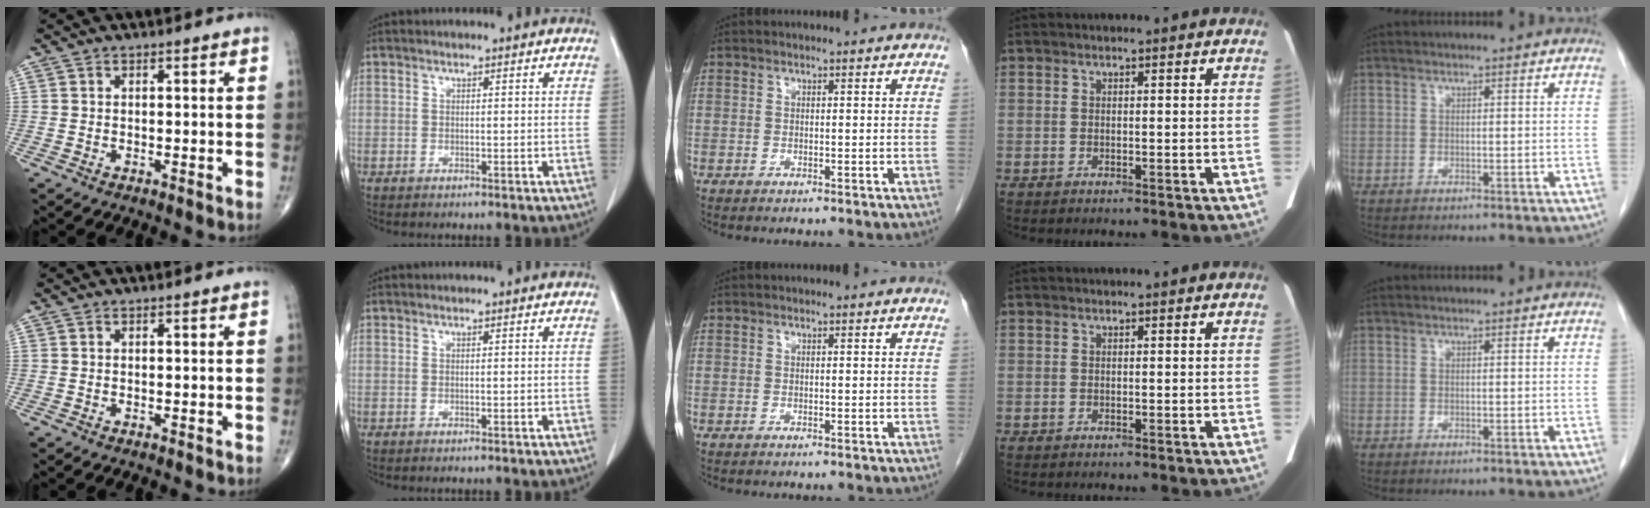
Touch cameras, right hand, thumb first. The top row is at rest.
{}